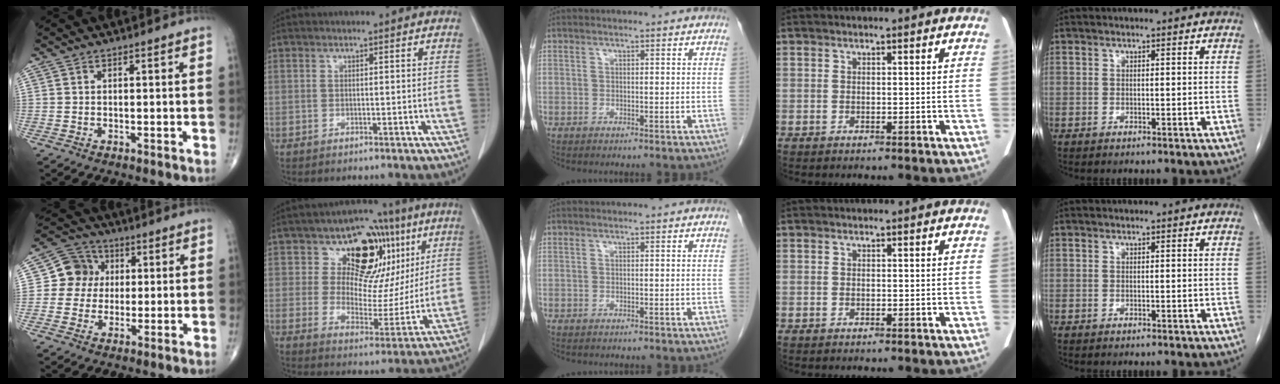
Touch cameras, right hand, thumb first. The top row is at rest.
{"thumb": {"total": 7.8, "force": [1.0, 7.3, 2.4], "torque": [-0.002, 0.009, 0.006]}, "index": {"total": 14.6, "force": [6.8, 9.9, 8.4], "torque": [-0.092, 0.025, 0.109]}}